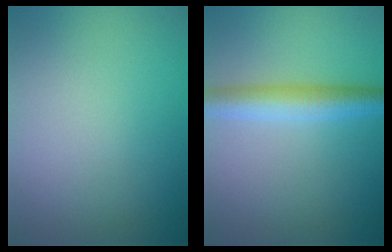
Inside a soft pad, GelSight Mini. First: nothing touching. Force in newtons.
{"total": 3.9, "press": 3.9, "slide": 0.1}